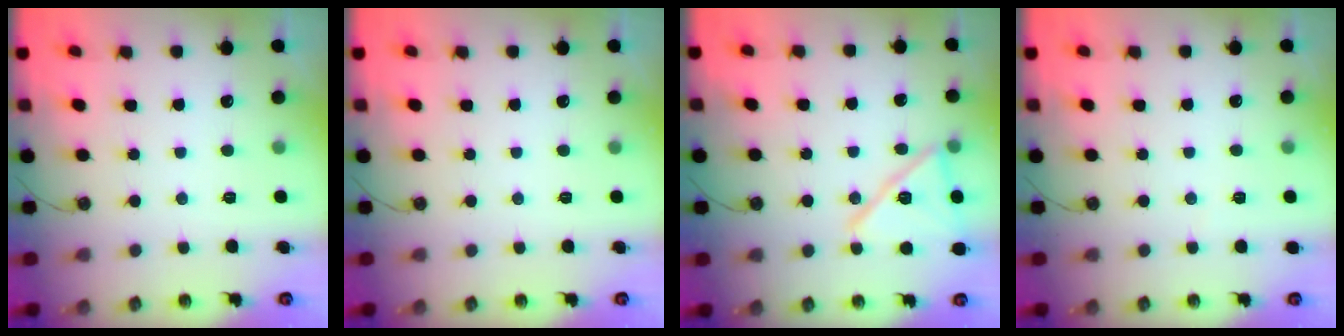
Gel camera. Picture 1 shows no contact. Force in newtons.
{"total": 0.0}
{"total": 16.4, "press": 12.2, "slide": 10.9}
{"total": 2.0, "press": 2.0, "slide": 0.4}